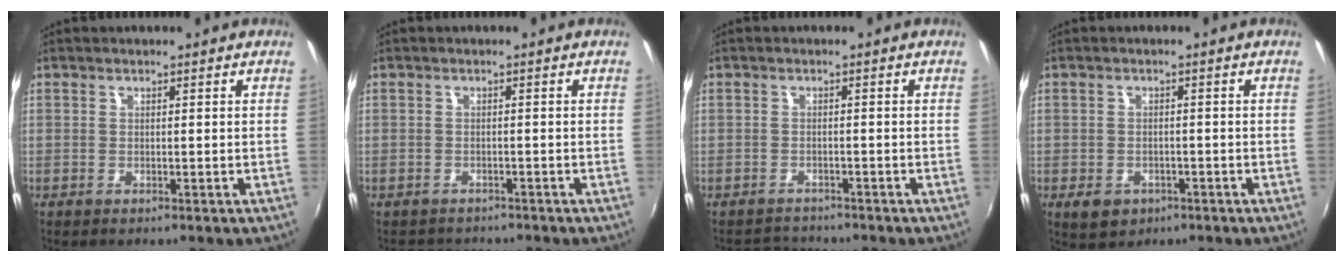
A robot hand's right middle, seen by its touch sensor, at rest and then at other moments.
{"total": 3.2, "force": [-2.9, 1.4, 0.2], "torque": [-0.012, -0.007, -0.045]}
{"total": 3.1, "force": [-2.9, 1.0, -0.4], "torque": [-0.007, 0.004, -0.054]}
{"total": 4.5, "force": [-2.2, 3.3, 2.0], "torque": [-0.047, -0.006, -0.028]}